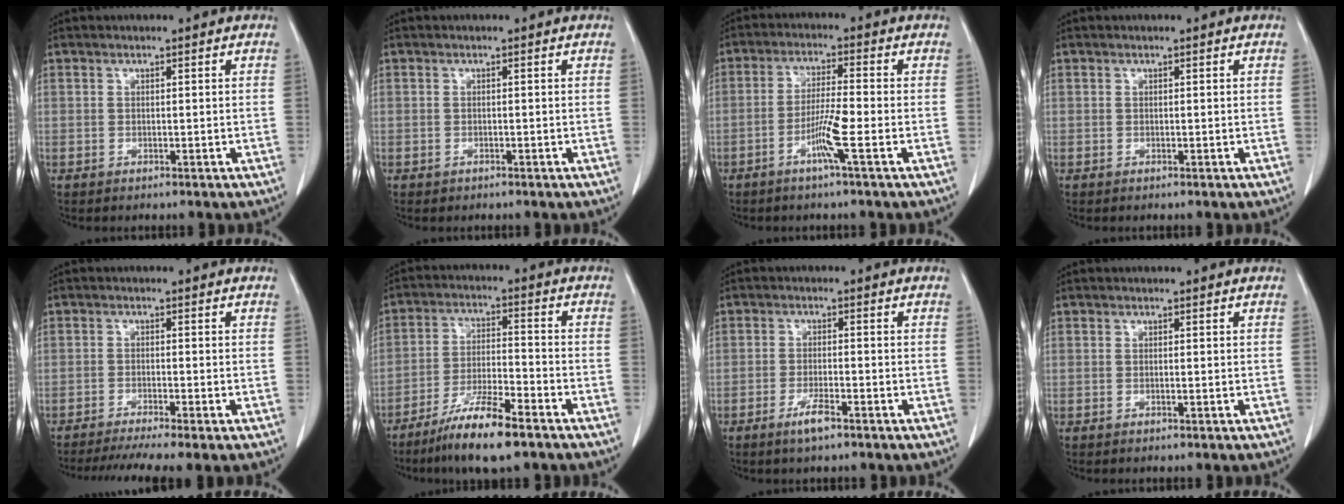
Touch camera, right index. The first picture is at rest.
{"total": 0.0}
{"total": 5.7, "force": [-2.4, -0.6, 5.2], "torque": [-0.102, -0.008, -0.050]}
{"total": 0.0}
{"total": 8.2, "force": [-6.5, 0.0, 5.0], "torque": [-0.070, -0.012, -0.102]}
{"total": 10.8, "force": [-7.5, 1.2, 7.7], "torque": [-0.145, -0.022, -0.134]}
{"total": 3.4, "force": [-2.2, 0.4, 2.6], "torque": [-0.054, -0.004, -0.040]}
{"total": 0.0}